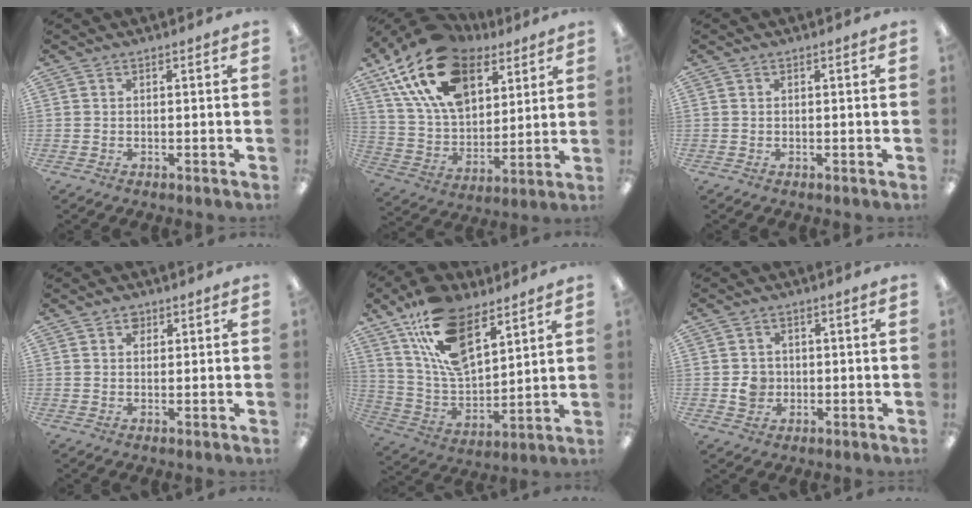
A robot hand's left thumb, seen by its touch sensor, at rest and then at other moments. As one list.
[{"total": 21.7, "force": [12.5, 12.7, 12.4], "torque": [-0.246, -0.054, 0.225]}, {"total": 0.0}, {"total": 2.4, "force": [1.4, 1.7, 1.0], "torque": [-0.007, -0.003, 0.022]}, {"total": 18.0, "force": [11.0, 9.0, 11.1], "torque": [-0.220, -0.046, 0.202]}, {"total": 4.1, "force": [-0.3, 3.7, 1.7], "torque": [-0.016, 0.002, -0.008]}]